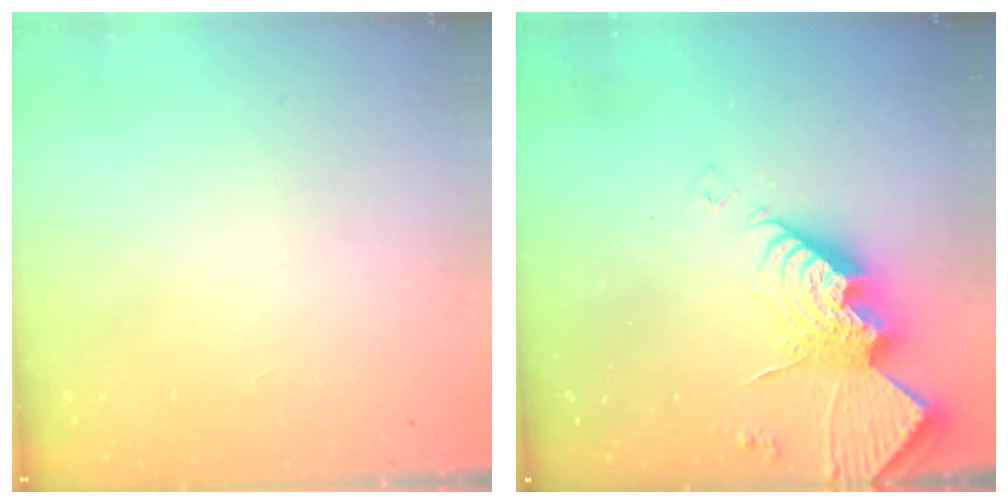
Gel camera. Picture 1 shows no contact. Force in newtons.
{"total": 14.9, "press": 14.8, "slide": 1.2}